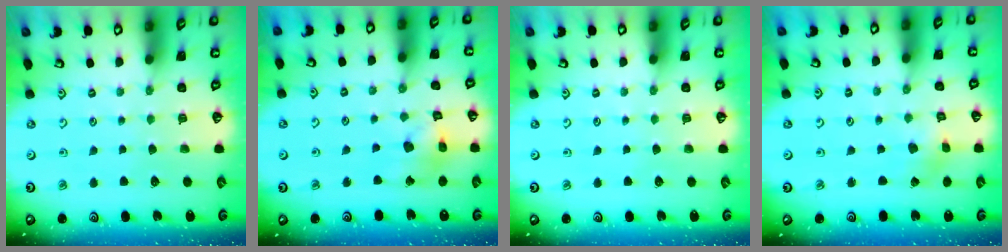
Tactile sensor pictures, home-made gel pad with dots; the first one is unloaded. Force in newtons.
{"total": 12.5, "press": 12.4, "slide": 1.9}
{"total": 0.0}
{"total": 1.3, "press": 1.3, "slide": 0.2}